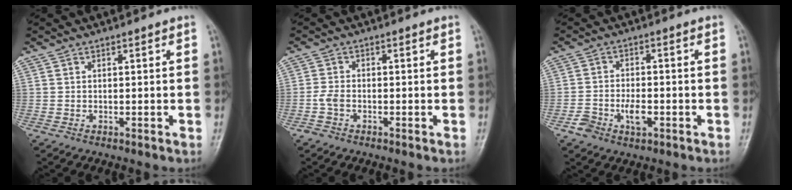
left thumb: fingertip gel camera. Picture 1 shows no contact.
{"total": 2.4, "force": [-1.1, 1.5, 1.5], "torque": [-0.034, 0.006, -0.026]}
{"total": 5.4, "force": [-2.2, 3.2, 3.8], "torque": [-0.065, 0.015, -0.037]}